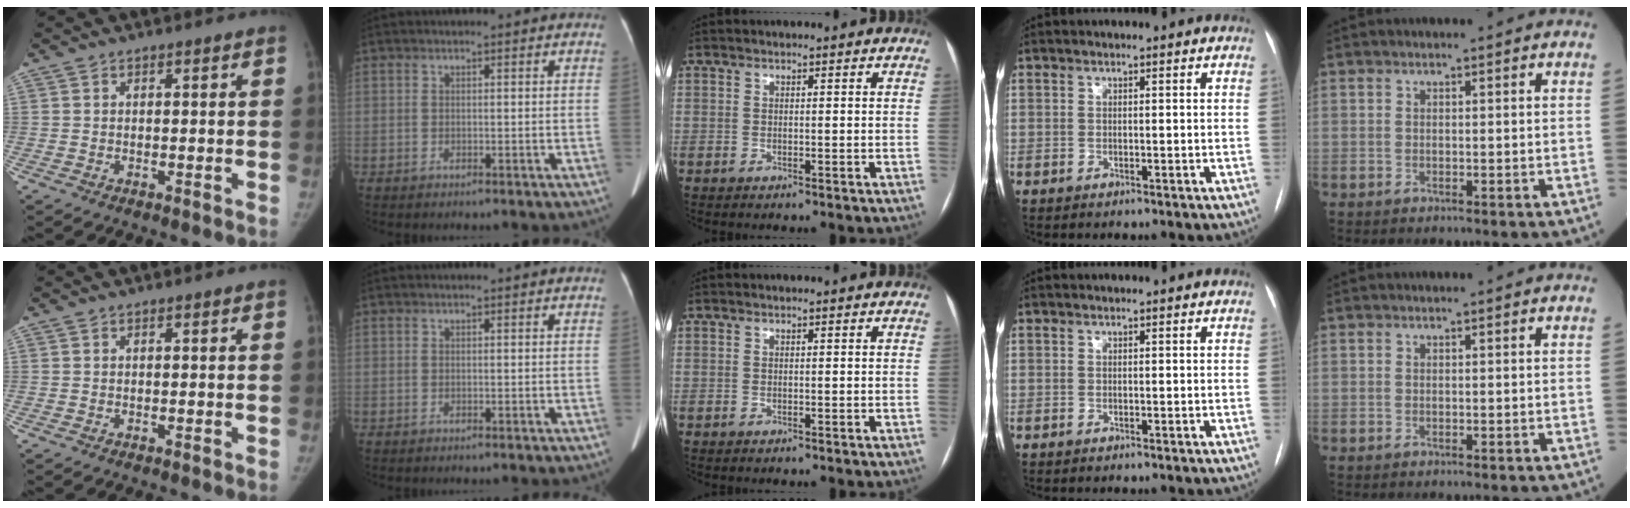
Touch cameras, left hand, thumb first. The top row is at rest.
{}